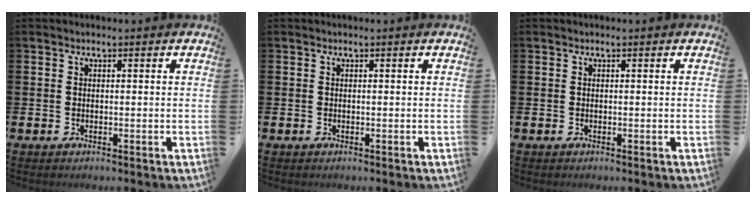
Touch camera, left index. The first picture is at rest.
{"total": 0.0}
{"total": 0.0}